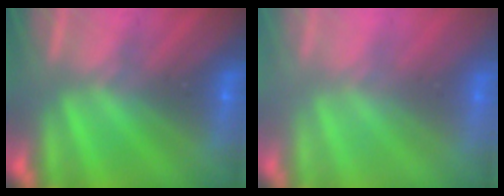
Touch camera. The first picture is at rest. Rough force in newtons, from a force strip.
{"total": 3.1}